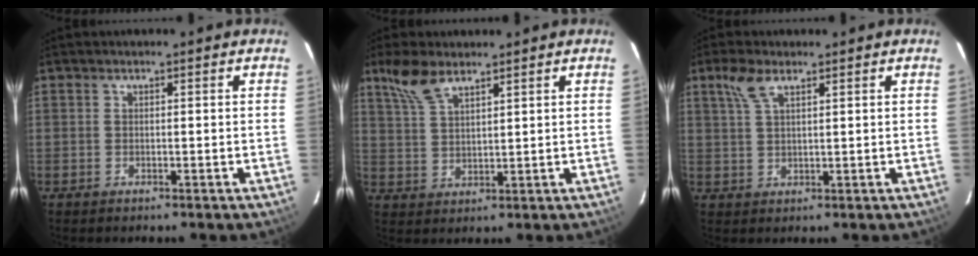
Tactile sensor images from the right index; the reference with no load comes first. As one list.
[{"total": 6.8, "force": [5.0, 2.6, 3.9], "torque": [-0.083, 0.012, 0.104]}, {"total": 4.6, "force": [2.8, 1.8, 3.1], "torque": [-0.066, 0.009, 0.057]}]